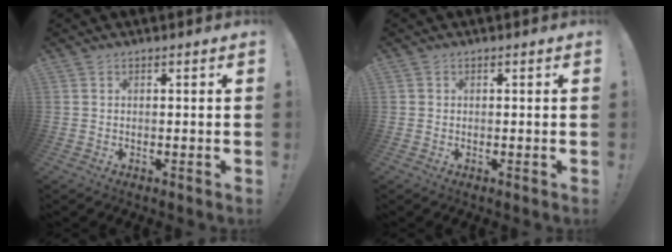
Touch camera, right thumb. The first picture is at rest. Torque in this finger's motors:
{"motor_torque": [-0.29, -0.24, 0.02, -0.08, 0.06]}